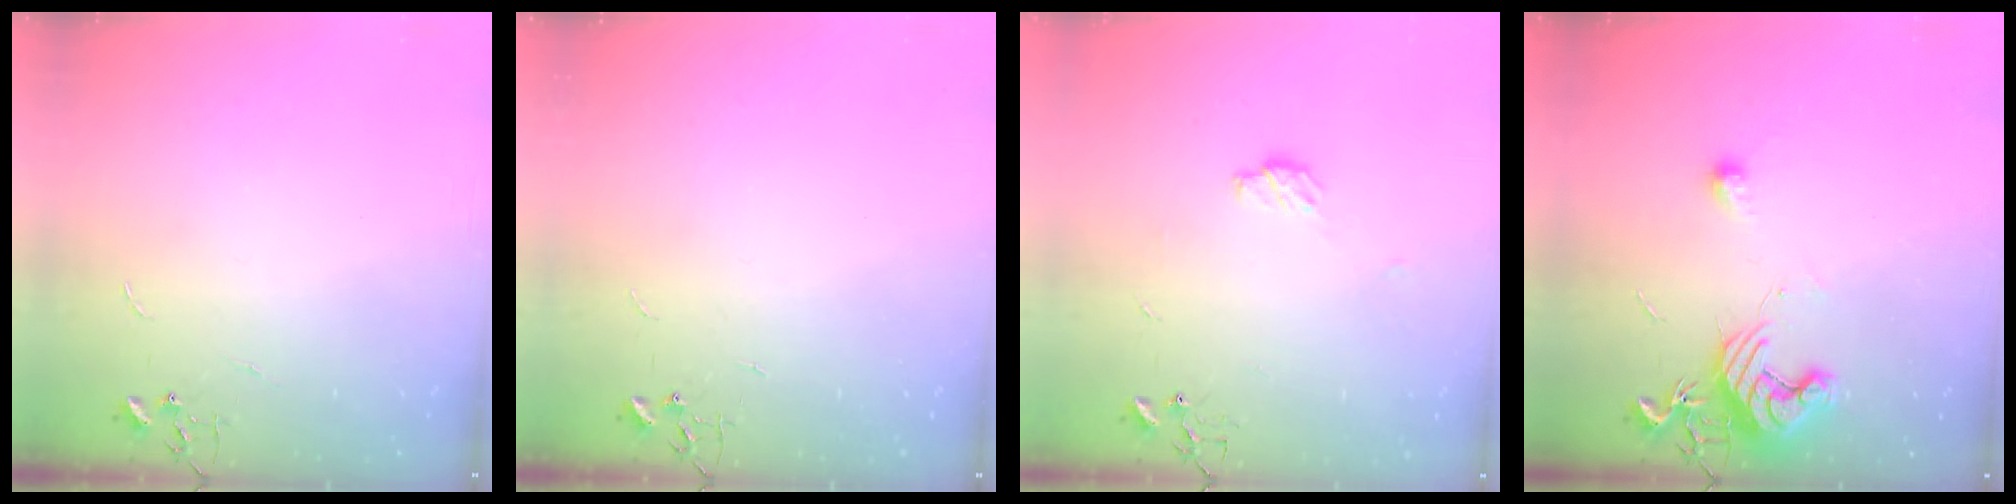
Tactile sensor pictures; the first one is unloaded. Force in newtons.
{"total": 0.0}
{"total": 4.9, "press": 4.9, "slide": 0.3}
{"total": 11.5, "press": 11.5, "slide": 0.5}